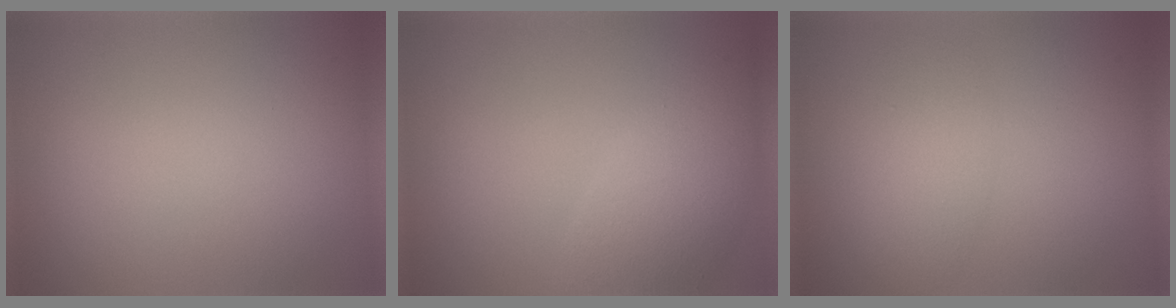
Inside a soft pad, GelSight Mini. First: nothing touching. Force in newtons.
{"total": 4.8, "press": 4.8, "slide": 0.5}
{"total": 2.4, "press": 2.4, "slide": 0.1}